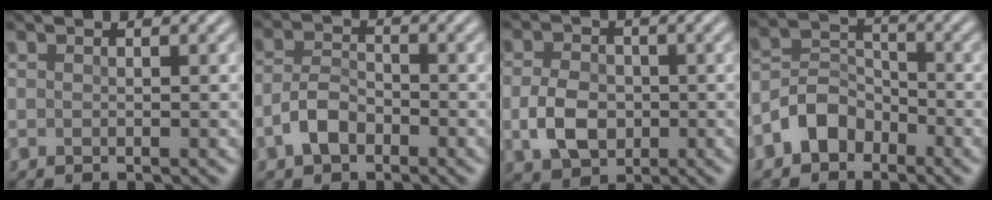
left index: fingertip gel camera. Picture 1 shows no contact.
{"total": 3.2, "force": [-1.8, 1.9, 1.9], "torque": [-0.038, 0.006, -0.043]}
{"total": 4.5, "force": [-0.8, 3.4, 2.8], "torque": [-0.058, -0.003, -0.019]}
{"total": 4.1, "force": [-2.6, 2.9, 1.5], "torque": [-0.025, 0.007, -0.059]}